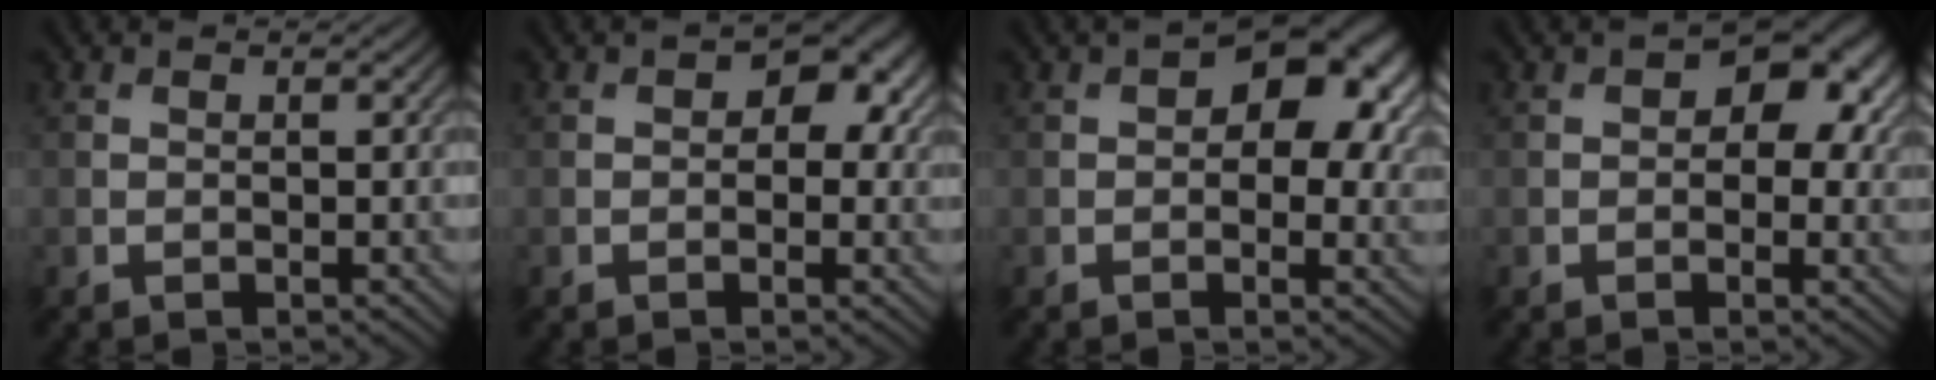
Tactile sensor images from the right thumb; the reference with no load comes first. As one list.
[{"total": 5.0, "force": [1.1, 3.2, 3.7], "torque": [-0.040, -0.004, 0.009]}, {"total": 9.6, "force": [2.2, 5.7, 7.4], "torque": [-0.088, -0.001, 0.023]}, {"total": 7.0, "force": [1.7, 4.3, 5.3], "torque": [-0.062, -0.003, 0.017]}]